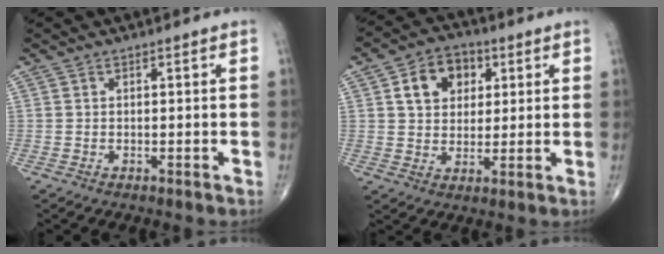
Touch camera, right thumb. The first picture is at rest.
{"total": 9.5, "force": [3.1, 7.2, 5.4], "torque": [-0.055, -0.003, 0.049]}